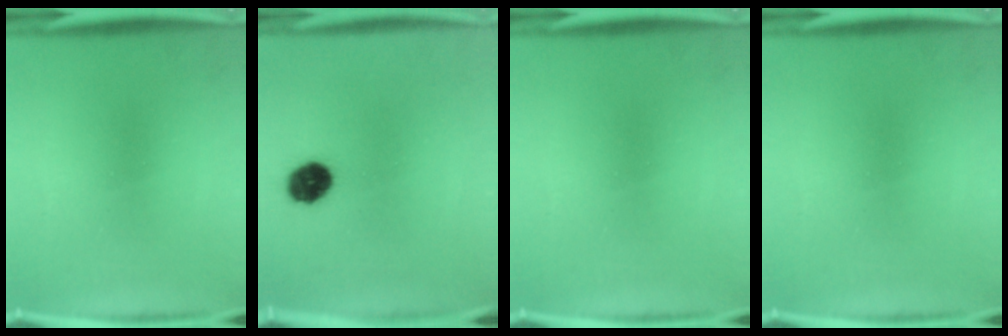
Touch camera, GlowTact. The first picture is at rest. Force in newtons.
{"total": 7.1}
{"total": 0.0}
{"total": 0.0}